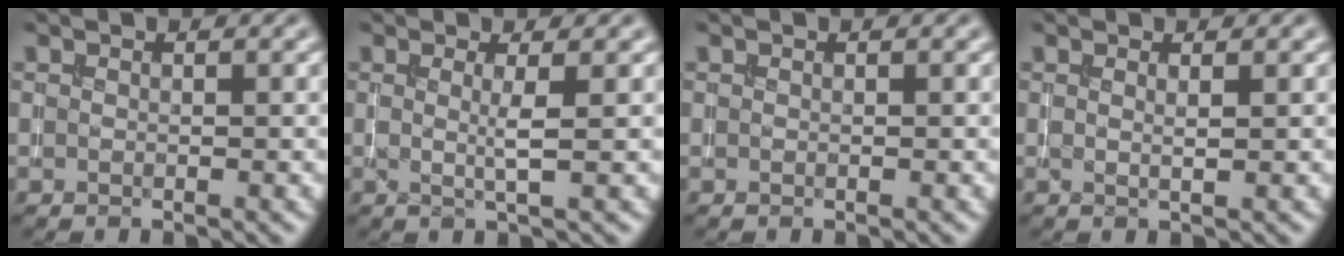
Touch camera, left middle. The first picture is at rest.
{"total": 1.6, "force": [0.2, 0.1, 1.6], "torque": [-0.029, -0.003, -0.001]}
{"total": 0.0}
{"total": 0.7, "force": [0.3, 0.0, 0.6], "torque": [-0.003, 0.000, 0.004]}